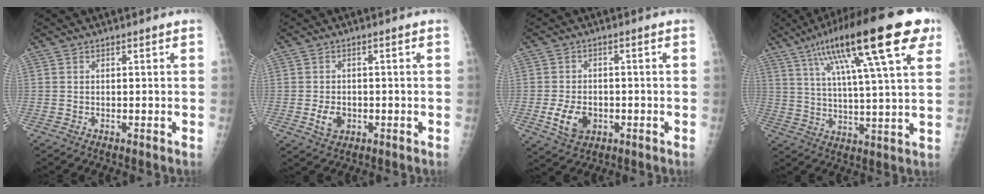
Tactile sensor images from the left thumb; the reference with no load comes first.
{"total": 3.7, "force": [-1.0, 2.8, 2.3], "torque": [-0.033, 0.002, -0.010]}
{"total": 6.5, "force": [-1.9, 4.6, 4.2], "torque": [-0.066, 0.003, -0.024]}
{"total": 25.1, "force": [12.7, 5.3, 21.0], "torque": [-0.330, 0.003, 0.199]}